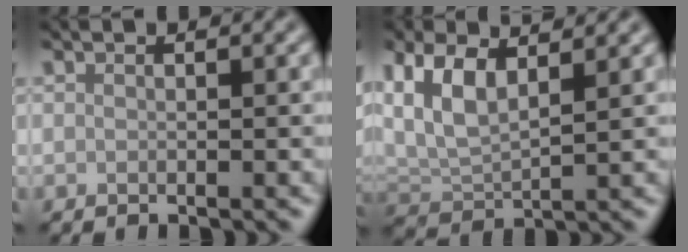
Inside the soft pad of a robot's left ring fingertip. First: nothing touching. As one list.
[{"total": 5.7, "force": [2.6, 2.7, 4.2], "torque": [-0.096, 0.008, 0.048]}]